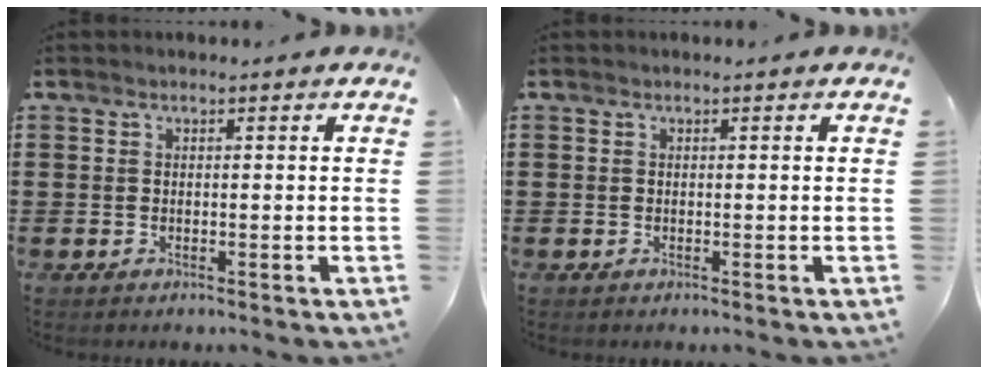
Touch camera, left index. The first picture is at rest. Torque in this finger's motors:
{"motor_torque": [0.00, 0.00, 0.00, 0.00]}